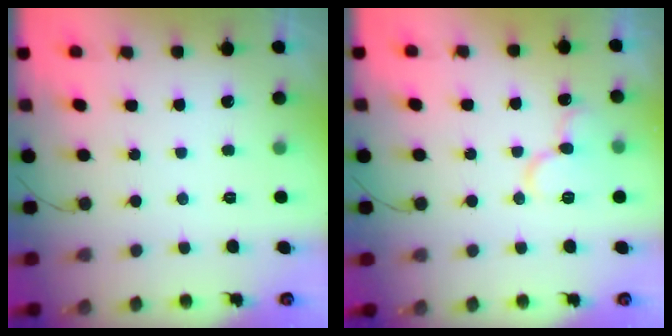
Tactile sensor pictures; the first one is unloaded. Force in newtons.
{"total": 11.3, "press": 11.2, "slide": 1.4}